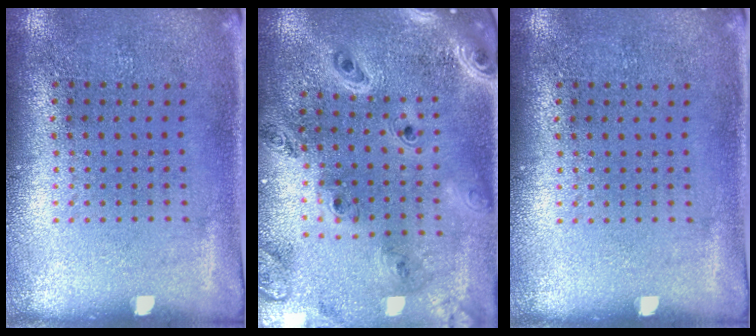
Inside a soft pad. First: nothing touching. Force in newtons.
{"total": 2.5, "press": 2.3, "slide": 1.1}
{"total": 0.0}